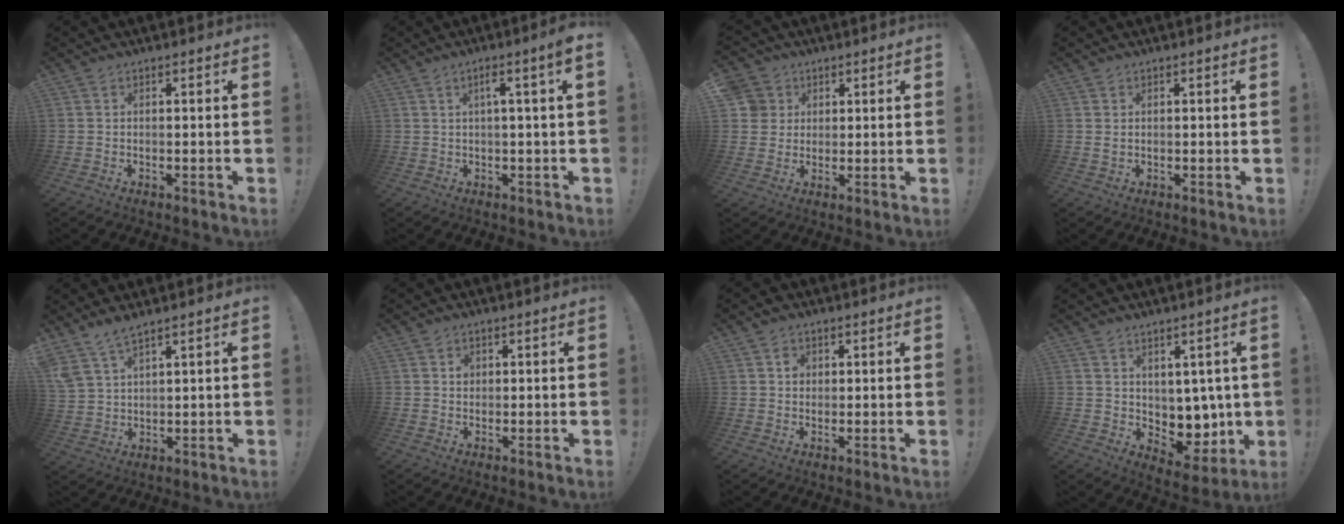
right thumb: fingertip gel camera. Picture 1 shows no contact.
{"total": 4.4, "force": [1.0, -0.1, 4.3], "torque": [-0.065, -0.002, 0.008]}
{"total": 6.1, "force": [2.2, 5.7, 0.9], "torque": [-0.026, -0.010, 0.044]}
{"total": 1.1, "force": [0.6, 0.7, 0.5], "torque": [-0.010, 0.002, 0.011]}
{"total": 6.1, "force": [5.2, 1.3, 2.8], "torque": [-0.071, -0.023, 0.104]}
{"total": 1.6, "force": [0.4, 1.4, 0.7], "torque": [0.011, -0.006, 0.001]}
{"total": 2.6, "force": [0.8, 2.3, 0.9], "torque": [0.003, -0.005, 0.010]}
{"total": 7.3, "force": [2.8, 6.1, 2.7], "torque": [-0.020, -0.032, 0.065]}